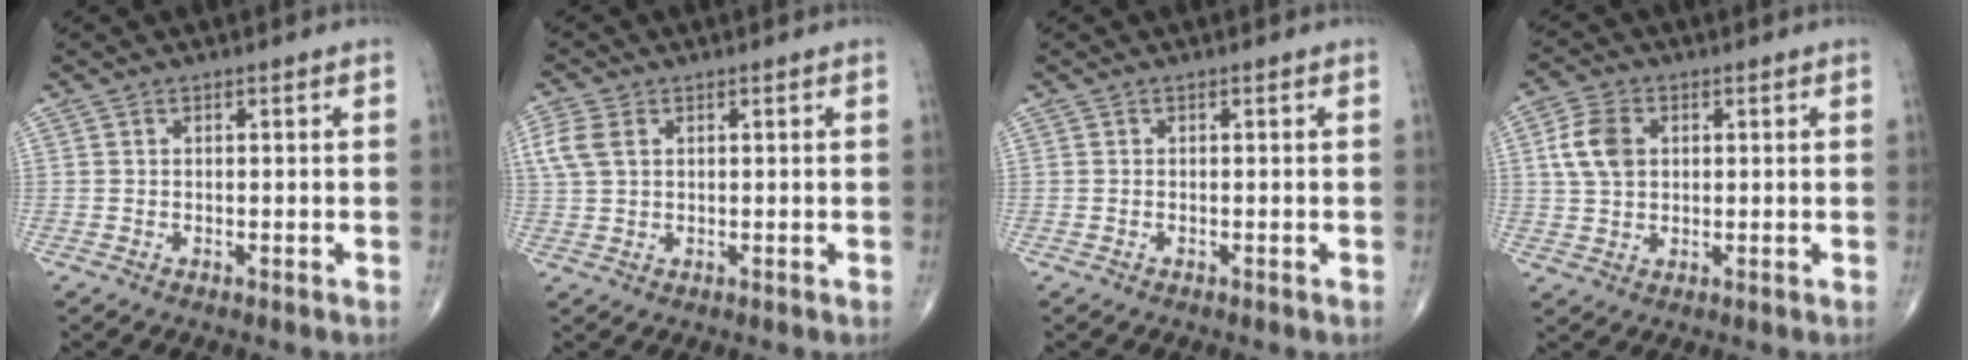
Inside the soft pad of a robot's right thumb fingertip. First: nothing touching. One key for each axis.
{"total": 5.1, "fx": 1.6, "fy": 3.4, "fz": 3.4, "tx": -0.085, "ty": 0.007, "tz": 0.034}
{"total": 0.0}
{"total": 7.3, "fx": 1.6, "fy": 5.1, "fz": 4.9, "tx": -0.089, "ty": 0.002, "tz": 0.030}